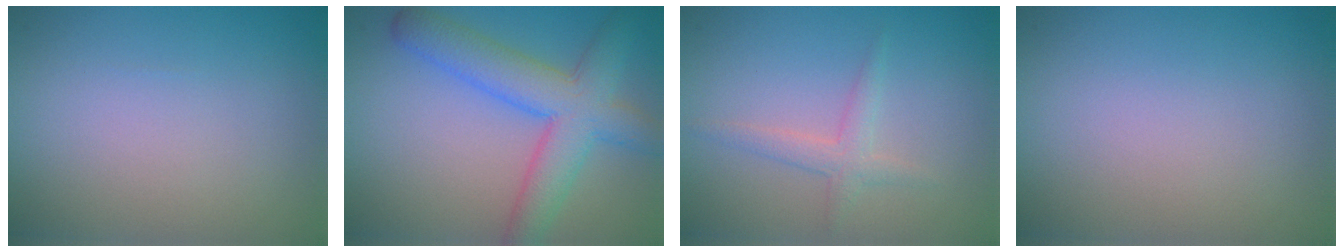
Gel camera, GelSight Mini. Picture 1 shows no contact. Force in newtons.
{"total": 6.6, "press": 6.6, "slide": 0.2}
{"total": 2.3, "press": 2.3, "slide": 0.1}
{"total": 0.0}